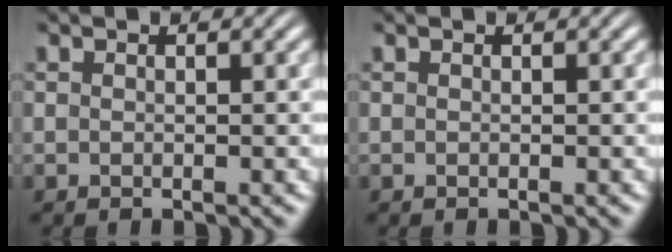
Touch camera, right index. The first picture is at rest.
{"total": 0.0}